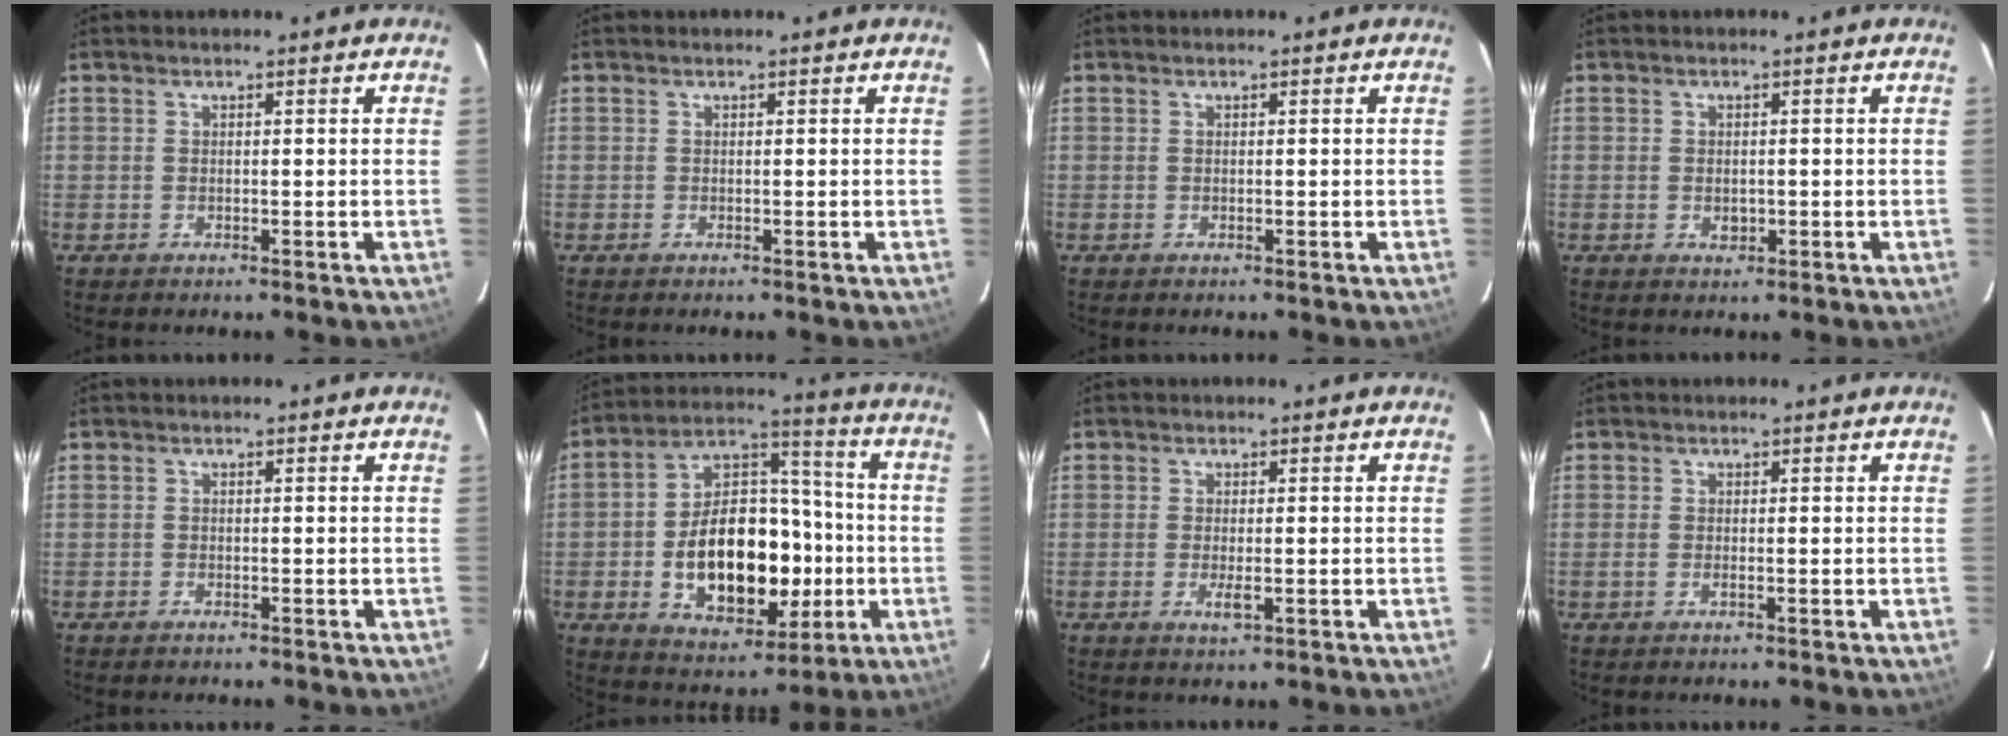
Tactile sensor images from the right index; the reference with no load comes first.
{"total": 0.0}
{"total": 0.0}
{"total": 2.0, "force": [-0.4, 1.5, 1.3], "torque": [-0.019, 0.001, -0.005]}
{"total": 0.7, "force": [-0.7, 0.3, 0.0], "torque": [-0.003, 0.002, -0.013]}
{"total": 20.5, "force": [-3.9, 12.7, 15.6], "torque": [-0.283, 0.040, -0.044]}
{"total": 2.5, "force": [-0.8, 0.7, 2.3], "torque": [-0.044, -0.004, -0.013]}
{"total": 1.2, "force": [-0.4, 0.3, 1.1], "torque": [-0.023, 0.000, -0.009]}